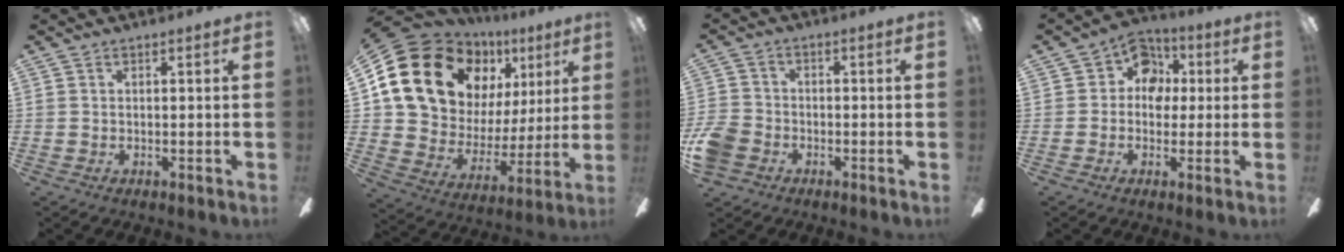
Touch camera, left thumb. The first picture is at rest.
{"total": 21.8, "force": [10.9, 15.7, 10.6], "torque": [-0.210, -0.059, 0.218]}
{"total": 7.4, "force": [-3.5, 5.5, 3.4], "torque": [-0.082, 0.024, -0.067]}
{"total": 8.4, "force": [1.7, 7.2, 4.0], "torque": [-0.052, 0.005, 0.030]}